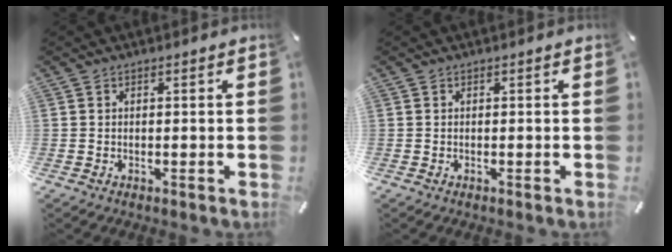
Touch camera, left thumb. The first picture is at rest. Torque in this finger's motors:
{"motor_torque": [0.01, -0.01, 0.00, 0.00, 0.00]}